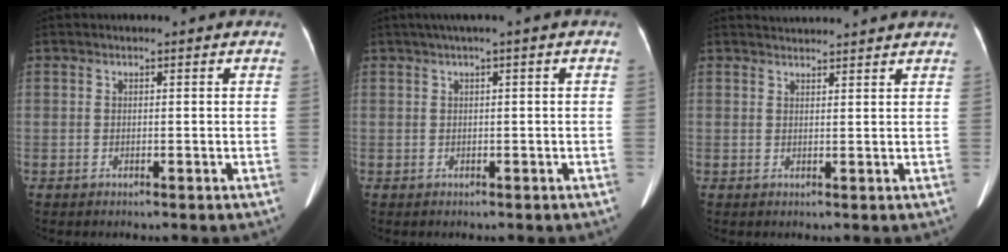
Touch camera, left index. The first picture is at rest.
{"total": 1.9, "force": [0.6, -0.3, 1.7], "torque": [-0.036, 0.017, 0.017]}
{"total": 5.7, "force": [5.6, 0.0, 1.1], "torque": [-0.017, 0.029, 0.067]}